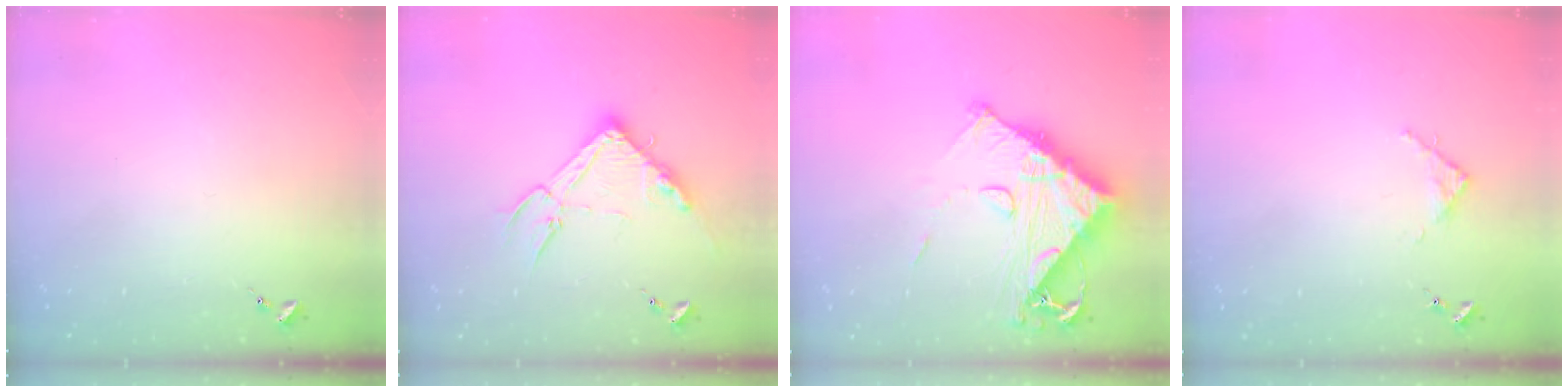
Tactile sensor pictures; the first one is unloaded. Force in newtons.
{"total": 16.1, "press": 16.1, "slide": 0.6}
{"total": 15.0, "press": 14.9, "slide": 1.4}
{"total": 2.8, "press": 2.8, "slide": 0.4}